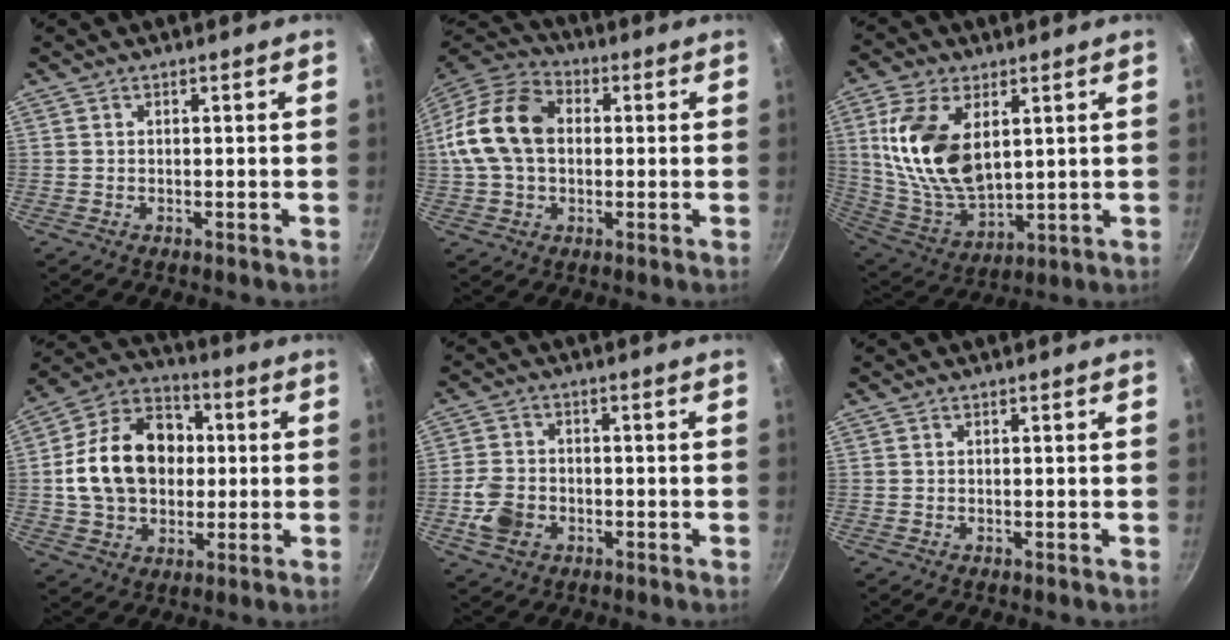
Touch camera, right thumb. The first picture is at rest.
{"total": 16.7, "force": [1.3, 11.9, 11.6], "torque": [-0.205, 0.032, 0.009]}
{"total": 17.9, "force": [4.7, 10.3, 13.9], "torque": [-0.257, -0.030, 0.104]}
{"total": 18.7, "force": [1.0, 14.3, 12.0], "torque": [-0.174, 0.029, 0.012]}
{"total": 7.0, "force": [-2.2, 5.2, 4.0], "torque": [-0.075, 0.015, -0.046]}
{"total": 0.0}